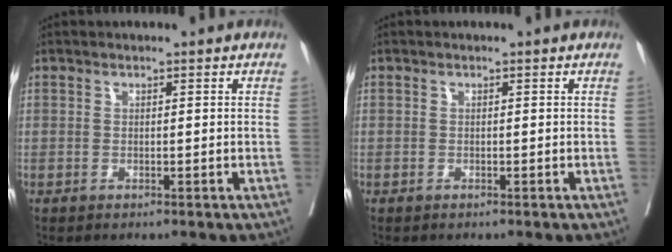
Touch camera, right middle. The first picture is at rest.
{"total": 0.0}